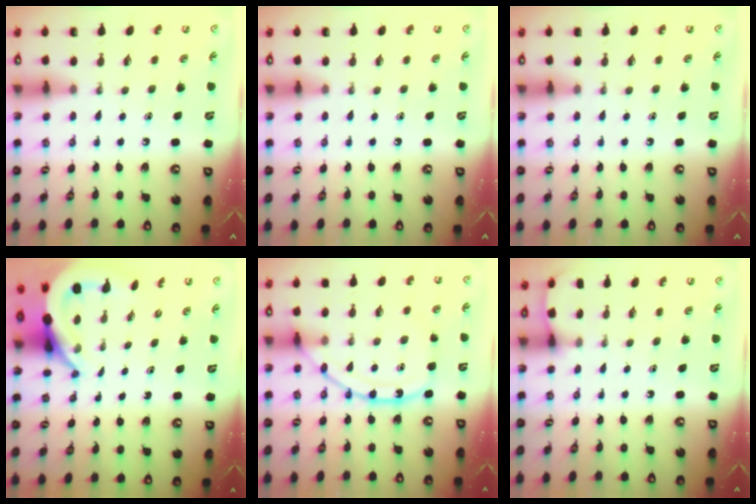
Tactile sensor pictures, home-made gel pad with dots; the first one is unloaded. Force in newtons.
{"total": 0.0}
{"total": 0.0}
{"total": 7.0, "press": 6.9, "slide": 1.1}
{"total": 15.2, "press": 15.2, "slide": 1.3}
{"total": 2.6, "press": 2.6, "slide": 0.3}